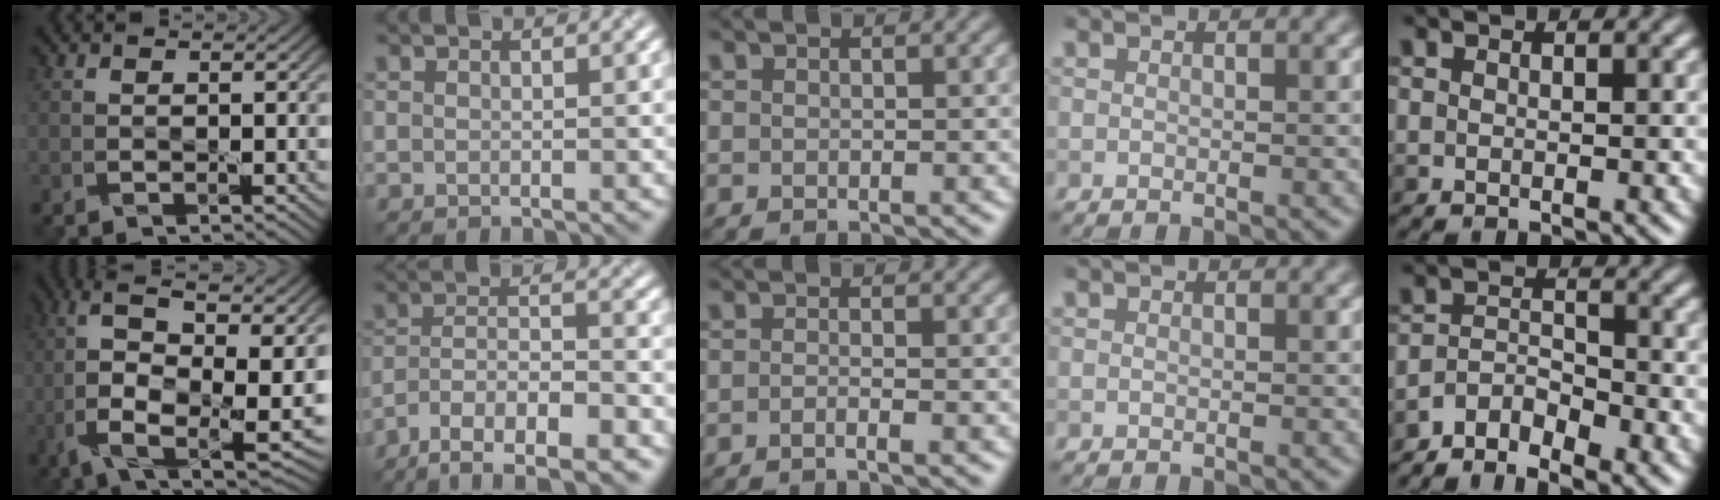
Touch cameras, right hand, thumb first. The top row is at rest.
{"thumb": {"total": 13.5, "force": [-0.5, 5.3, 12.4], "torque": [-0.274, -0.010, -0.005]}, "index": {"total": 8.7, "force": [-6.5, 2.7, 5.1], "torque": [-0.092, 0.002, -0.109]}, "middle": {"total": 0.8, "force": [-0.5, 0.1, 0.7], "torque": [-0.011, -0.003, -0.012]}, "little": {"total": 3.7, "force": [-3.0, 1.4, 1.7], "torque": [-0.027, 0.002, -0.064]}}